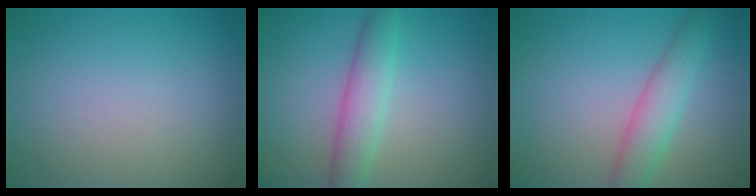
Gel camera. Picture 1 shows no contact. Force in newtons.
{"total": 3.8, "press": 3.8, "slide": 0.1}
{"total": 3.5, "press": 3.5, "slide": 0.0}